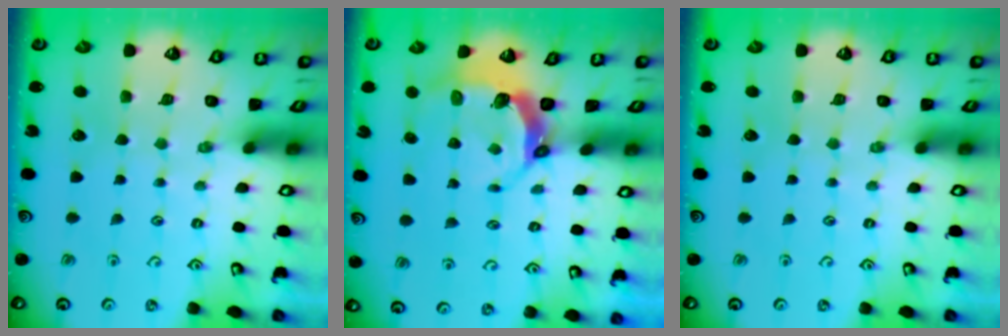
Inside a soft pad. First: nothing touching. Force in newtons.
{"total": 5.7, "press": 4.8, "slide": 3.1}
{"total": 0.0}